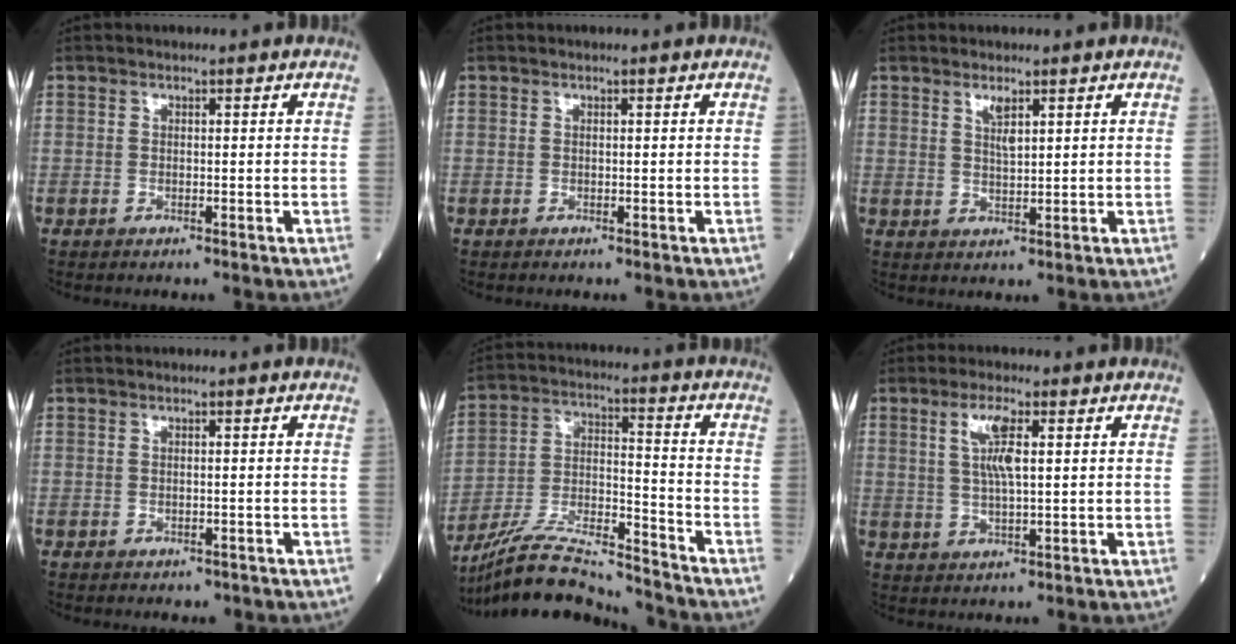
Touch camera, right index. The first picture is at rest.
{"total": 0.0}
{"total": 2.5, "force": [1.5, 0.5, 2.0], "torque": [-0.041, -0.002, 0.030]}
{"total": 0.9, "force": [-0.6, 0.6, 0.4], "torque": [-0.009, 0.001, -0.004]}
{"total": 15.4, "force": [-14.5, 0.9, 5.2], "torque": [-0.103, 0.009, -0.262]}
{"total": 5.5, "force": [1.7, 0.9, 5.1], "torque": [-0.104, 0.003, 0.035]}